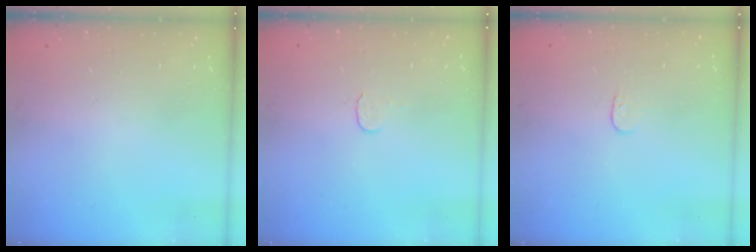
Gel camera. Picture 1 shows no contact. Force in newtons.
{"total": 3.9, "press": 3.9, "slide": 0.3}
{"total": 3.4, "press": 3.3, "slide": 0.3}